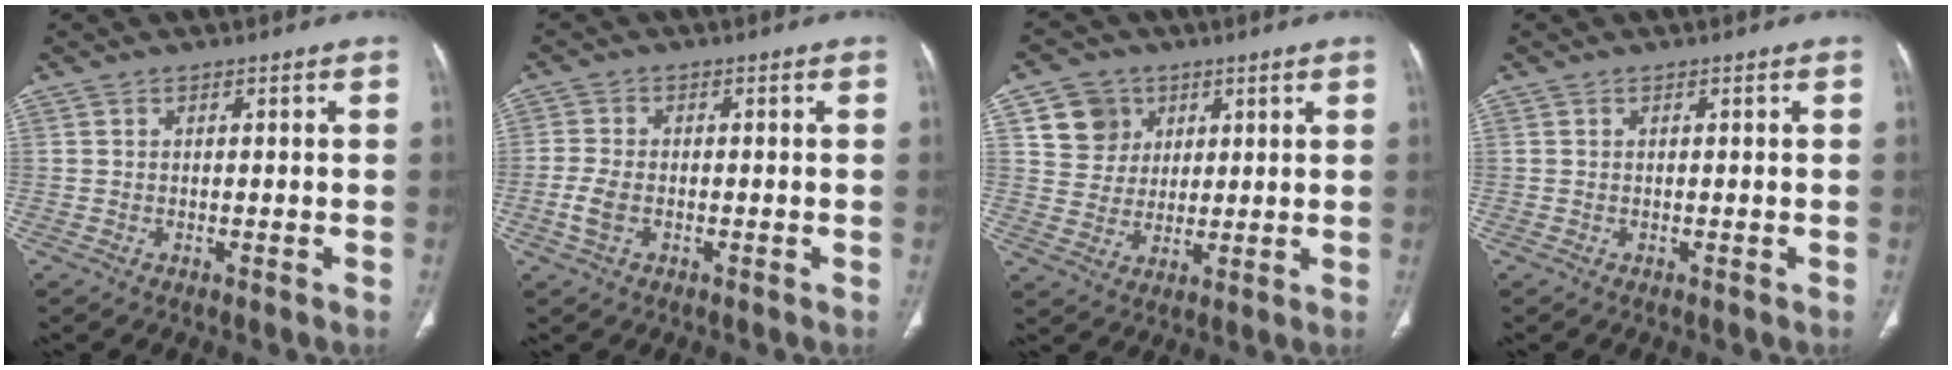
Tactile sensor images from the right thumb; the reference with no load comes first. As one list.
[{"total": 4.0, "force": [-1.1, 2.5, 2.8], "torque": [-0.067, 0.008, -0.022]}, {"total": 8.2, "force": [3.4, 7.2, 1.7], "torque": [0.003, -0.007, 0.067]}, {"total": 0.0}]